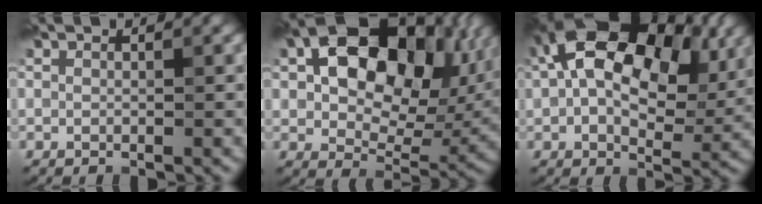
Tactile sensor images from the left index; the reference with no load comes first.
{"total": 16.1, "force": [4.1, 10.0, 11.9], "torque": [-0.166, 0.012, 0.071]}
{"total": 15.5, "force": [4.6, 9.1, 11.7], "torque": [-0.184, 0.035, 0.057]}